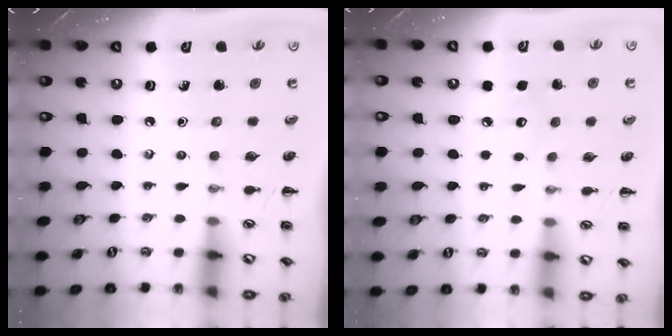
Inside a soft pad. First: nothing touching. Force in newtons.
{"total": 3.7, "press": 3.6, "slide": 0.9}